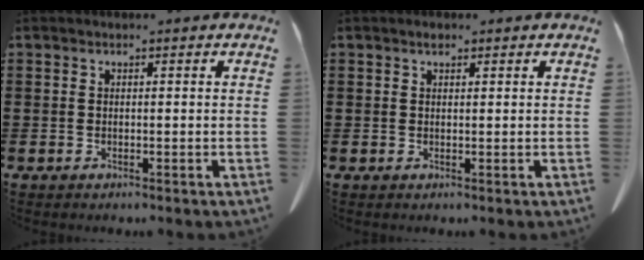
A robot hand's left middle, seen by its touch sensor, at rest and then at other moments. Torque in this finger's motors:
{"motor_torque": [1.55, 0.59, 0.06, 0.01]}